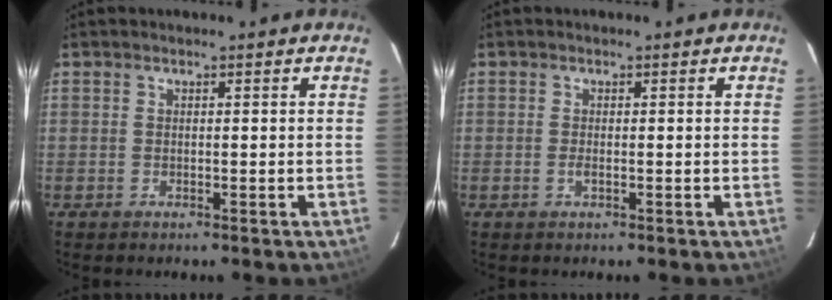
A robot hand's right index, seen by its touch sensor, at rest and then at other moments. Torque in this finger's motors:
{"motor_torque": [-0.05, 0.04, 0.00, 0.00]}